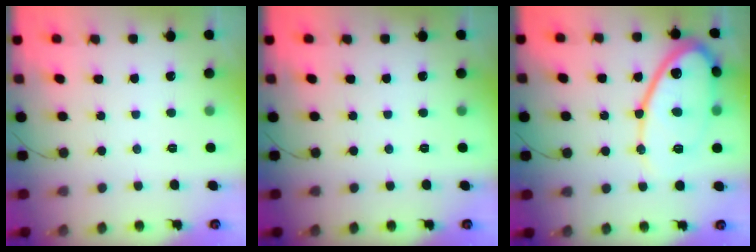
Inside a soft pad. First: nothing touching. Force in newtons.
{"total": 0.0}
{"total": 15.3, "press": 15.2, "slide": 1.1}